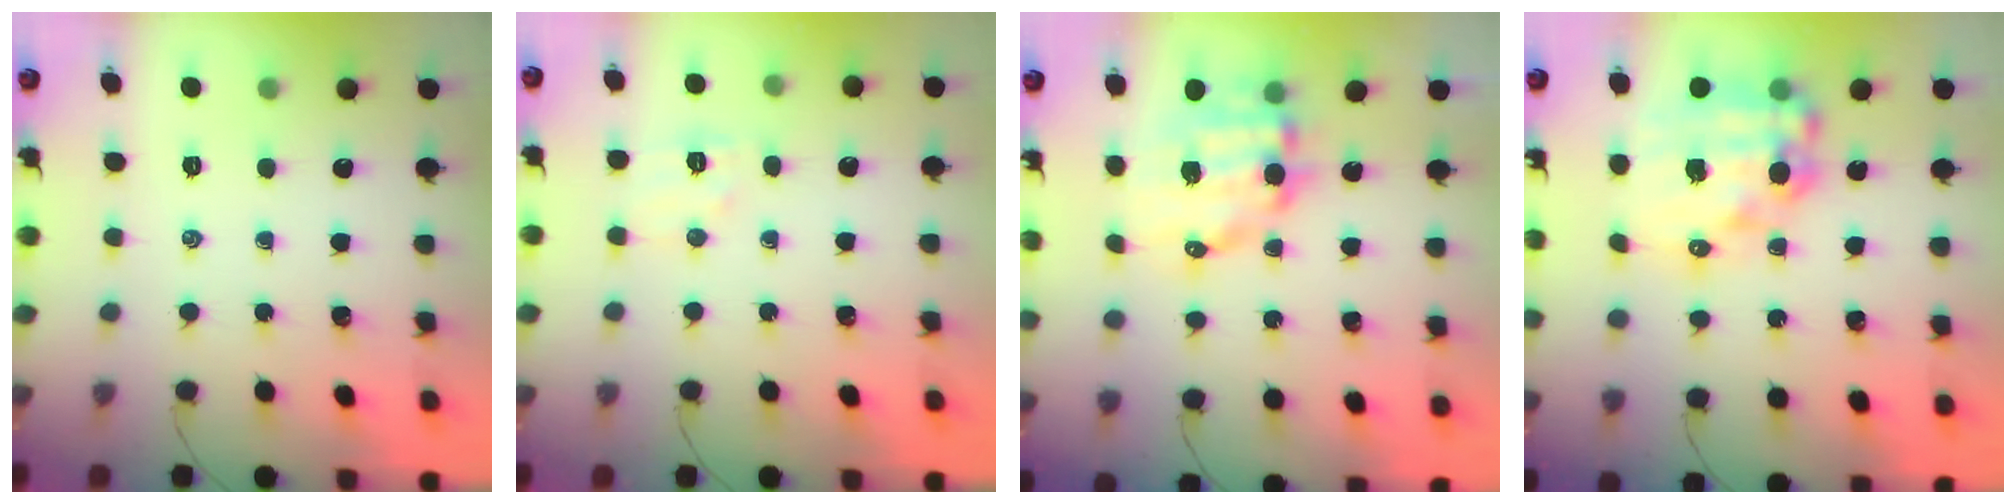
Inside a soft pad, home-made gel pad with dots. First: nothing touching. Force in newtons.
{"total": 7.2, "press": 7.0, "slide": 1.3}
{"total": 11.4, "press": 11.2, "slide": 2.3}
{"total": 17.9, "press": 17.5, "slide": 3.7}